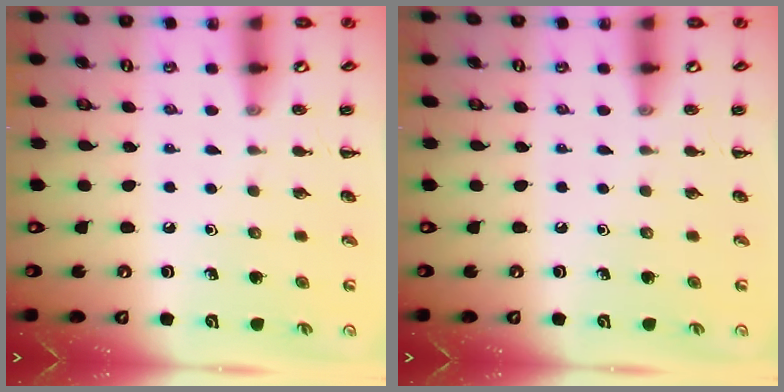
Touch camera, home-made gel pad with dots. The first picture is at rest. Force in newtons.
{"total": 0.0}